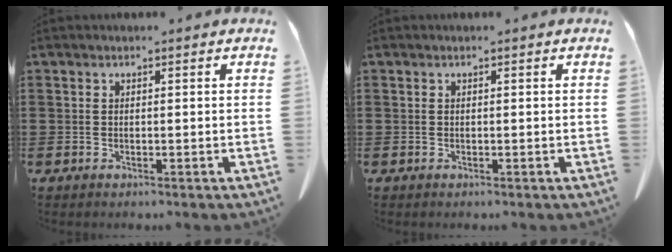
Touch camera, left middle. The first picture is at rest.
{"total": 0.0}